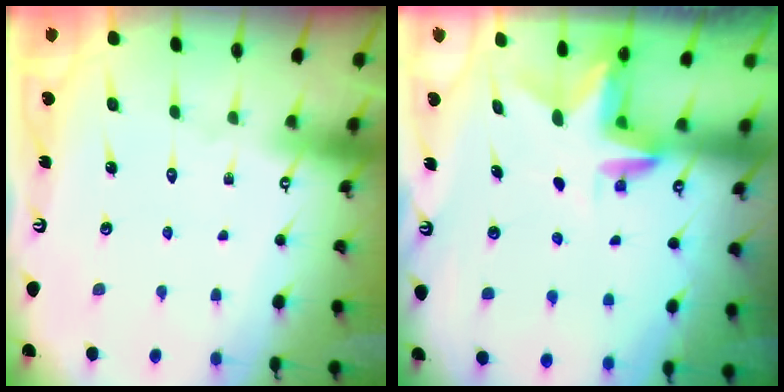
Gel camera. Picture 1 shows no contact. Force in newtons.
{"total": 2.9, "press": 2.9, "slide": 0.3}